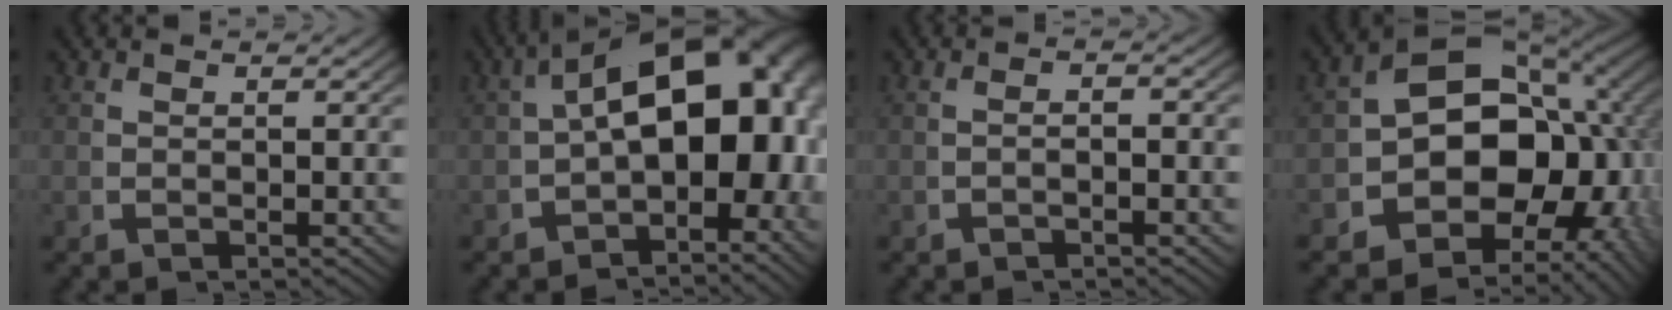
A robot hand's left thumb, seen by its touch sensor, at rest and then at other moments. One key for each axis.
{"total": 17.5, "fx": 0.0, "fy": 10.5, "fz": 14.0, "tx": -0.188, "ty": -0.046, "tz": 0.018}
{"total": 1.2, "fx": -1.0, "fy": 0.2, "fz": 0.7, "tx": -0.016, "ty": 0.000, "tz": -0.017}
{"total": 19.4, "fx": -1.1, "fy": 13.6, "fz": 13.7, "tx": -0.226, "ty": -0.062, "tz": -0.001}